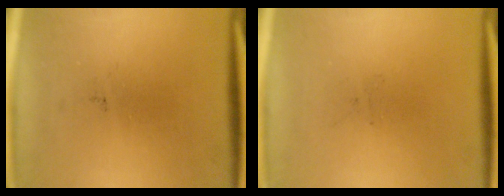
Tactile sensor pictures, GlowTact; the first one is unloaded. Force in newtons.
{"total": 0.0}